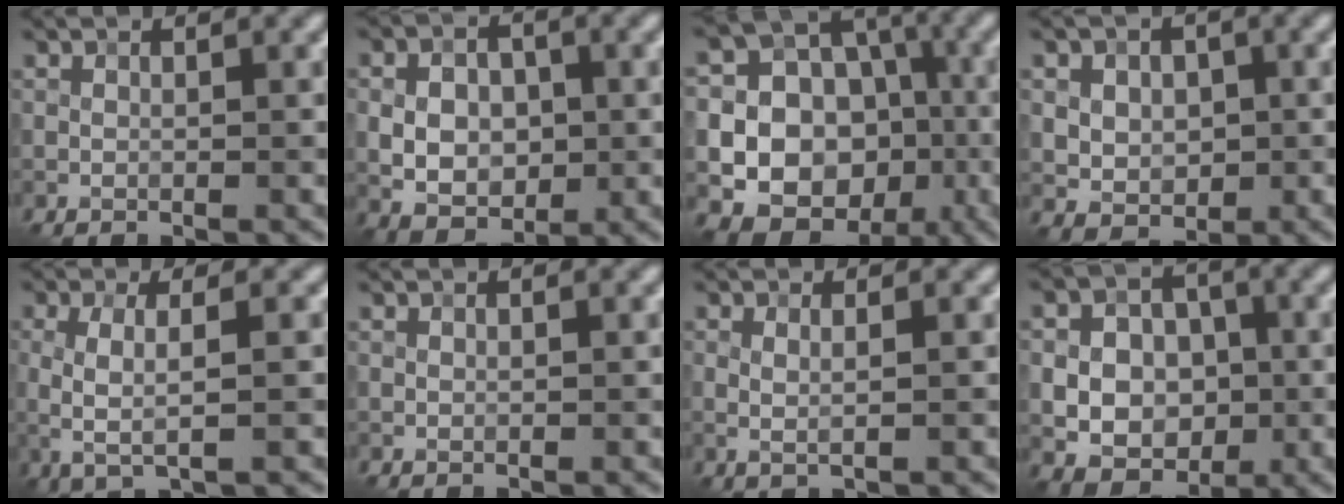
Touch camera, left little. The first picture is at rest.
{"total": 5.7, "force": [-0.6, 4.1, 3.9], "torque": [-0.074, -0.001, -0.011]}
{"total": 15.5, "force": [-3.9, 14.0, 5.2], "torque": [-0.097, -0.008, -0.074]}
{"total": 5.0, "force": [0.6, 4.1, 2.8], "torque": [-0.038, 0.016, 0.004]}
{"total": 3.4, "force": [-0.5, 0.9, 3.2], "torque": [-0.069, -0.004, -0.010]}
{"total": 0.0}
{"total": 1.3, "force": [0.2, 0.4, 1.2], "torque": [-0.022, 0.002, 0.002]}
{"total": 9.3, "force": [-1.3, 7.8, 4.8], "torque": [-0.068, 0.021, -0.047]}